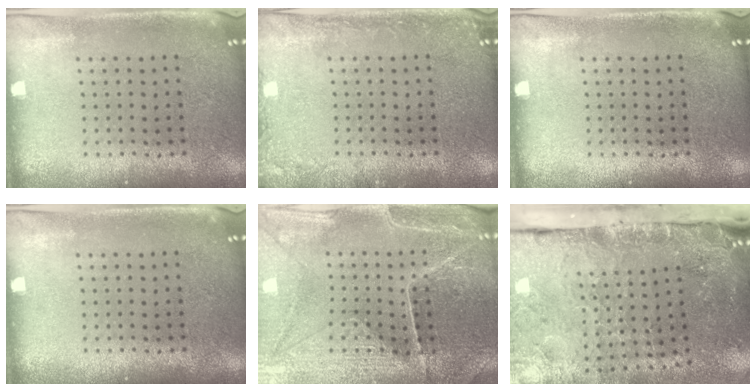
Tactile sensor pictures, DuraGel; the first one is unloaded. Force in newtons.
{"total": 1.6, "press": 1.6, "slide": 0.3}
{"total": 0.0}
{"total": 0.0}
{"total": 3.4, "press": 3.4, "slide": 0.3}
{"total": 4.8, "press": 3.7, "slide": 3.1}